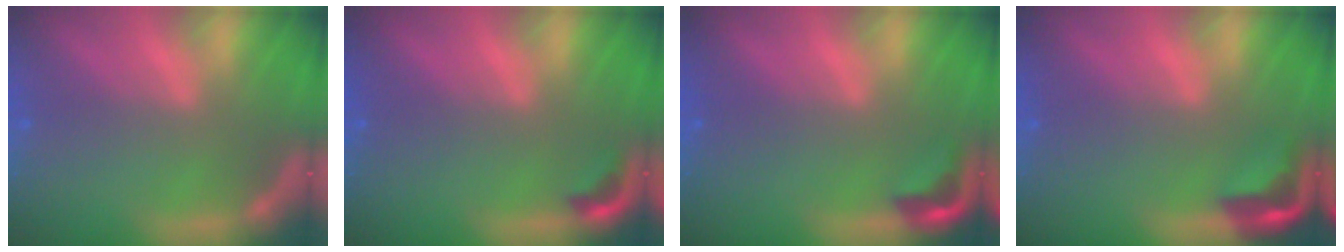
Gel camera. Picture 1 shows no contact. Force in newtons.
{"total": 1.4}
{"total": 2.4}
{"total": 3.5}